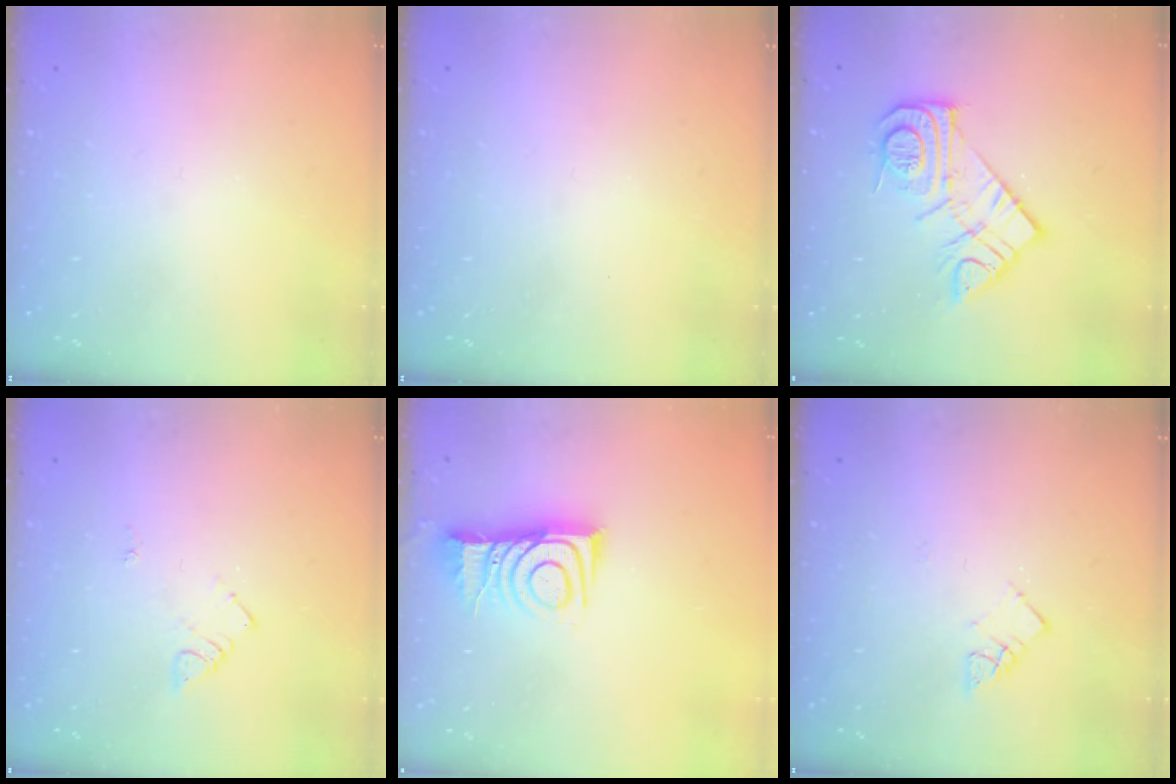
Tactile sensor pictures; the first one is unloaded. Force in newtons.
{"total": 0.0}
{"total": 13.4, "press": 13.4, "slide": 1.1}
{"total": 4.0, "press": 4.0, "slide": 0.5}
{"total": 10.1, "press": 10.0, "slide": 0.9}
{"total": 4.5, "press": 4.5, "slide": 0.4}